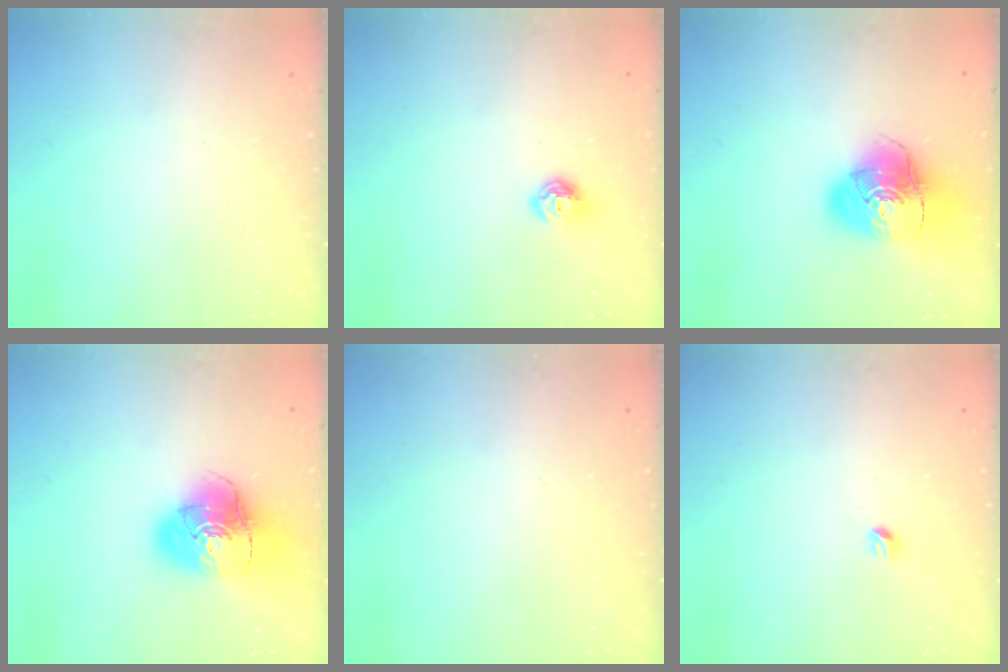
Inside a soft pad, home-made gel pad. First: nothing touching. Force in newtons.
{"total": 7.0, "press": 6.9, "slide": 0.9}
{"total": 15.6, "press": 15.4, "slide": 2.4}
{"total": 15.6, "press": 15.4, "slide": 2.4}
{"total": 0.9, "press": 0.9, "slide": 0.1}
{"total": 3.2, "press": 3.1, "slide": 0.5}